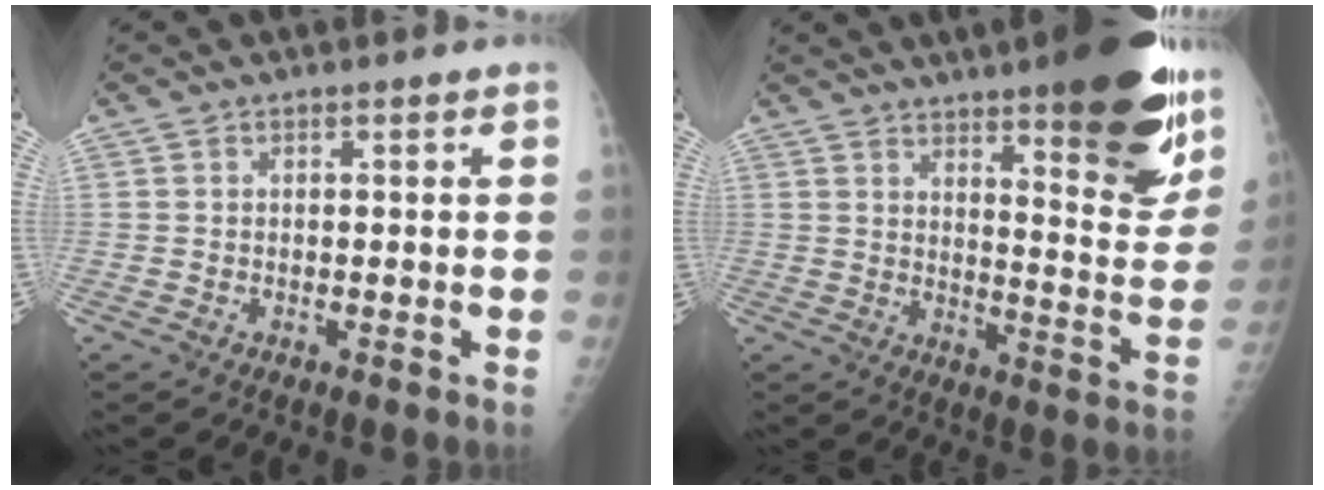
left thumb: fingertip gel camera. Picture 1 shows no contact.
{"total": 21.7, "force": [13.6, 5.0, 16.2], "torque": [-0.185, -0.076, 0.187]}